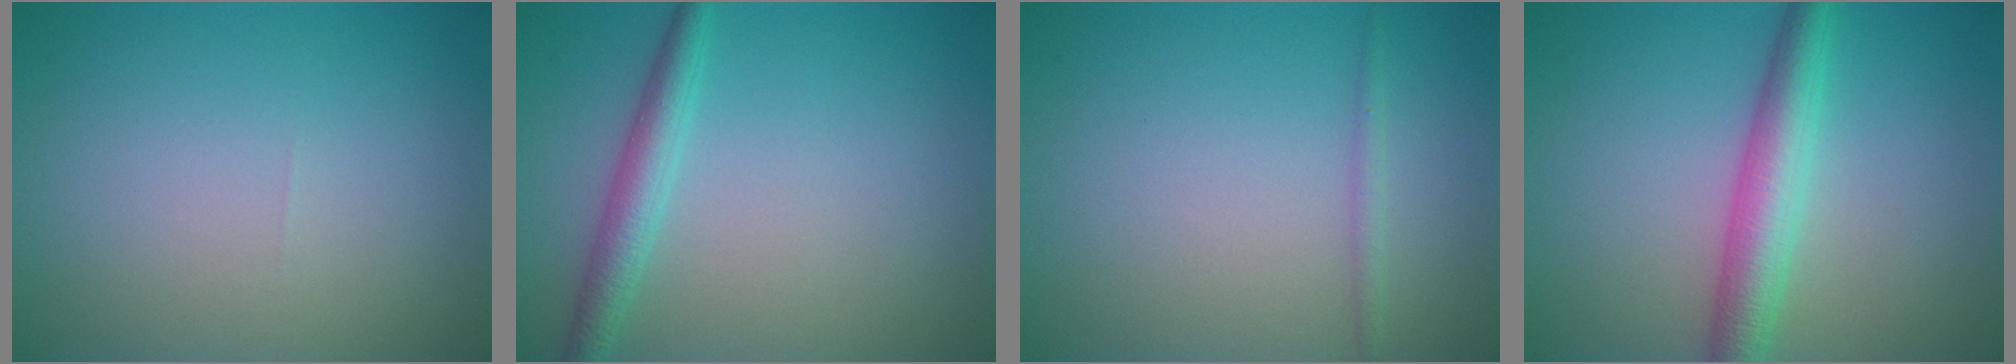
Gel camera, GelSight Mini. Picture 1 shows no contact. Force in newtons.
{"total": 2.7, "press": 2.7, "slide": 0.1}
{"total": 0.9, "press": 0.9, "slide": 0.1}
{"total": 4.5, "press": 4.5, "slide": 0.1}